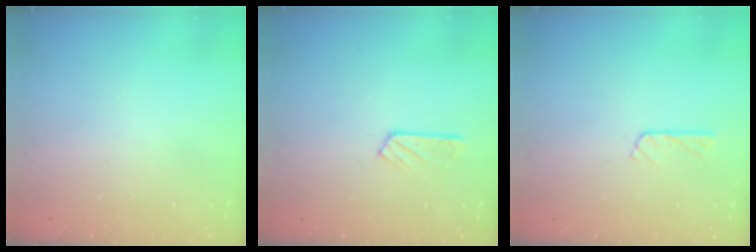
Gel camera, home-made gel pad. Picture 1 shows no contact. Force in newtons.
{"total": 4.3, "press": 4.3, "slide": 0.5}
{"total": 2.8, "press": 2.8, "slide": 0.3}